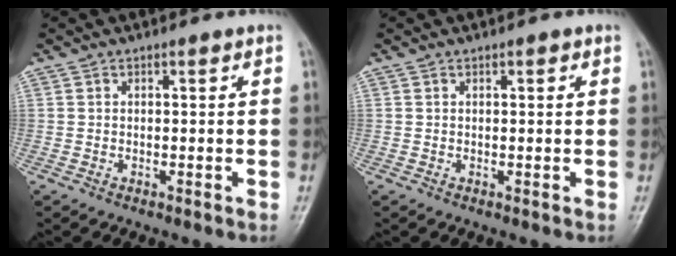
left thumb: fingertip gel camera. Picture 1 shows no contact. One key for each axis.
{"total": 0.8, "fx": 0.4, "fy": 0.3, "fz": 0.6, "tx": -0.007, "ty": 0.001, "tz": 0.004}